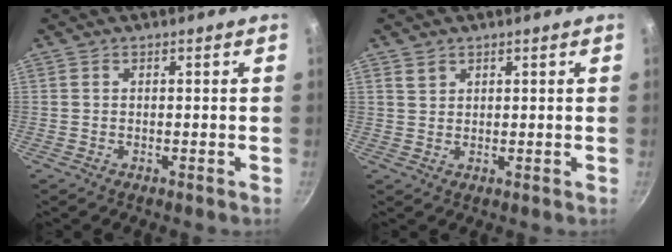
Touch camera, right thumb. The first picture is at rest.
{"total": 1.9, "force": [1.2, 1.4, 0.6], "torque": [-0.002, 0.000, 0.023]}